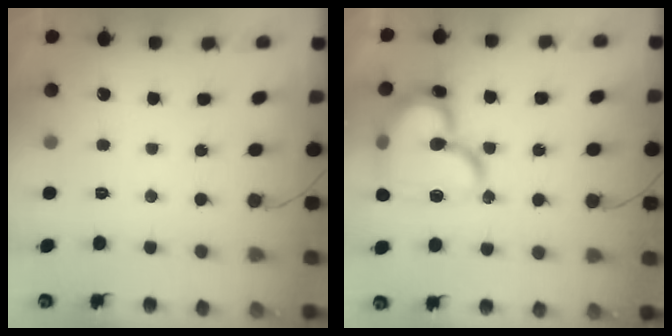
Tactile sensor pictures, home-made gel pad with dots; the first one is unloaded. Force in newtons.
{"total": 24.5, "press": 24.4, "slide": 2.5}